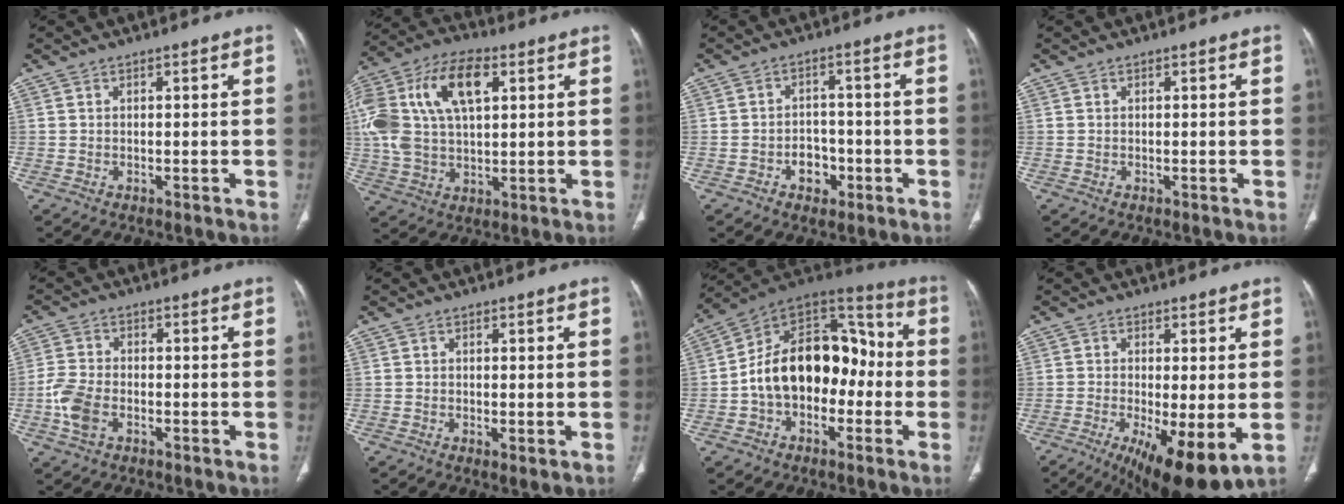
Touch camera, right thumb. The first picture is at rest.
{"total": 22.2, "force": [6.6, 12.4, 17.2], "torque": [-0.372, 0.027, 0.117]}
{"total": 5.2, "force": [-2.1, 3.9, 2.6], "torque": [-0.013, 0.022, -0.031]}
{"total": 0.0}
{"total": 6.4, "force": [-2.2, 4.0, 4.5], "torque": [-0.104, 0.009, -0.046]}
{"total": 1.4, "force": [-0.3, 0.3, 1.3], "torque": [-0.027, -0.007, -0.004]}
{"total": 19.6, "force": [-2.4, 13.1, 14.3], "torque": [-0.193, 0.059, -0.045]}
{"total": 13.0, "force": [-4.0, 3.7, 11.8], "torque": [-0.178, -0.021, -0.052]}